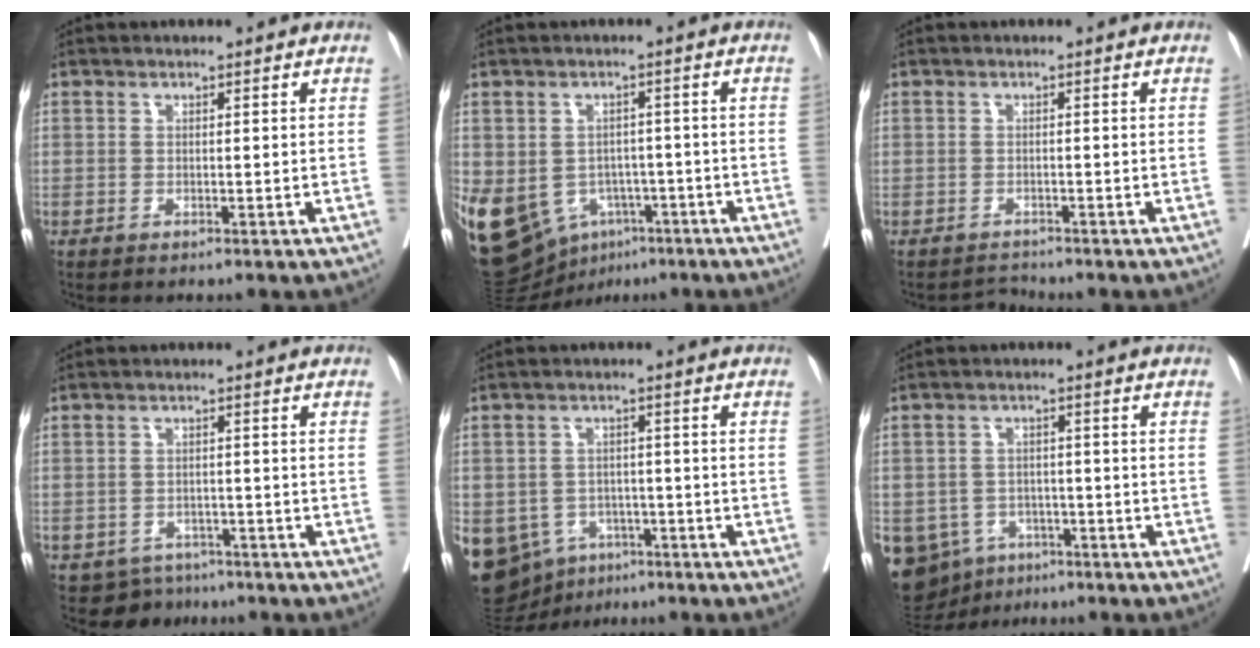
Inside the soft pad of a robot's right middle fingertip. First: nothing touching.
{"total": 18.5, "force": [-8.1, 13.7, 9.3], "torque": [-0.238, -0.001, -0.109]}
{"total": 1.3, "force": [-1.1, 0.0, -0.7], "torque": [0.013, -0.011, -0.017]}
{"total": 4.5, "force": [-3.5, 2.8, -0.1], "torque": [0.006, 0.007, -0.049]}
{"total": 19.4, "force": [-9.1, 15.0, 8.3], "torque": [-0.254, -0.003, -0.122]}
{"total": 15.3, "force": [-7.8, 11.9, 5.5], "torque": [-0.161, 0.005, -0.101]}